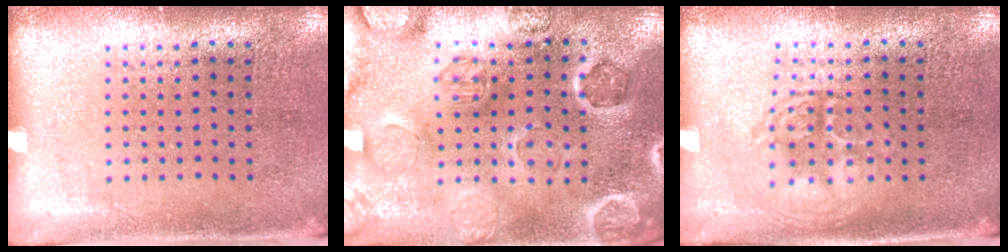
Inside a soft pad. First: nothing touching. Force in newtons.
{"total": 2.7, "press": 2.7, "slide": 0.1}
{"total": 1.3, "press": 1.3, "slide": 0.1}